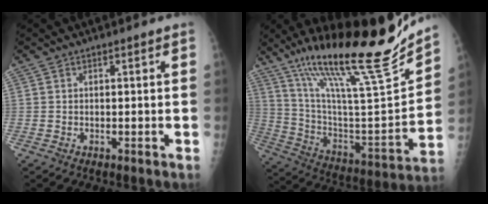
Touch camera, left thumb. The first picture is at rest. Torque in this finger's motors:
{"motor_torque": [1.37, -0.64, 1.52, -1.26, 0.30]}